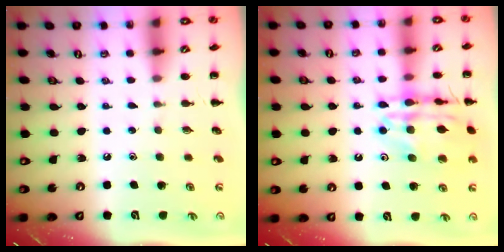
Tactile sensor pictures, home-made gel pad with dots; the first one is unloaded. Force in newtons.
{"total": 16.8, "press": 16.7, "slide": 1.8}